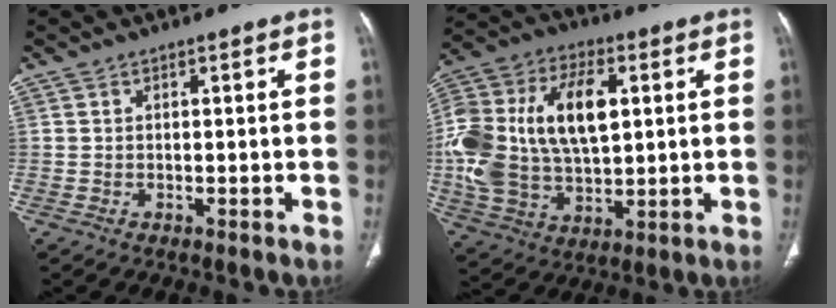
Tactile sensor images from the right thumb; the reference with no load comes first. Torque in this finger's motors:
{"motor_torque": [2.57, 2.43, 2.00, 0.35, 0.29]}